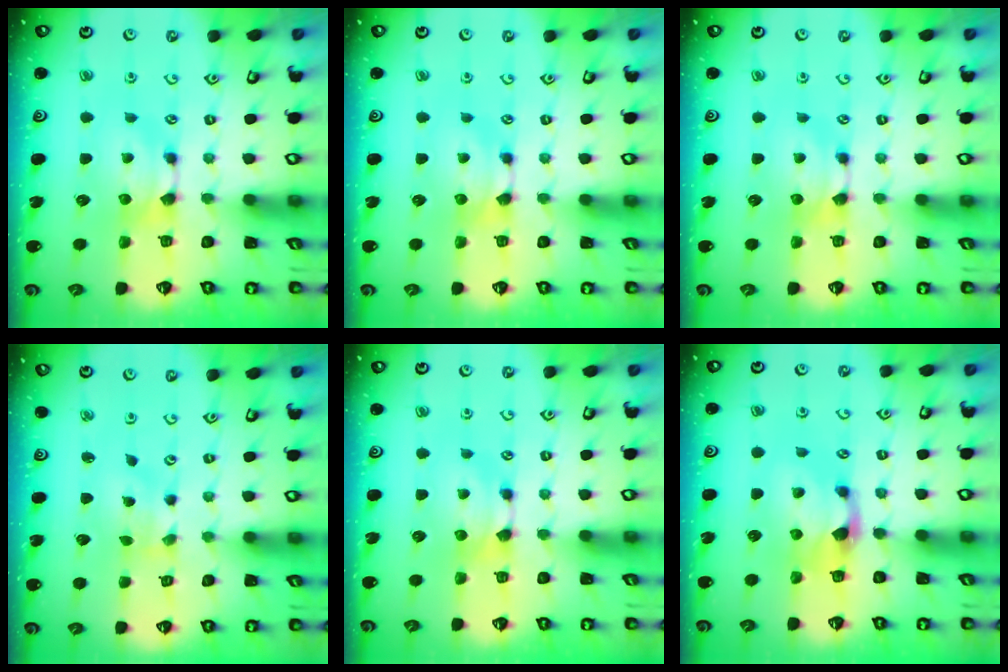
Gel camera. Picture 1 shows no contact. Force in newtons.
{"total": 0.0}
{"total": 0.0}
{"total": 2.0, "press": 1.7, "slide": 1.0}
{"total": 0.0}
{"total": 1.6, "press": 1.2, "slide": 1.1}